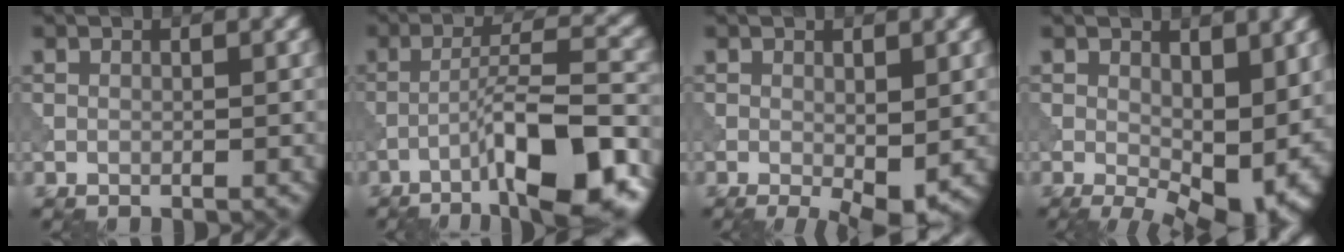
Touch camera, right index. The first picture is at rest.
{"total": 10.6, "force": [-5.5, 2.1, 8.7], "torque": [-0.137, 0.016, -0.087]}
{"total": 3.3, "force": [-0.7, 1.1, 3.1], "torque": [-0.045, -0.013, -0.007]}
{"total": 9.2, "force": [-0.4, 5.1, 7.7], "torque": [-0.111, -0.023, 0.008]}